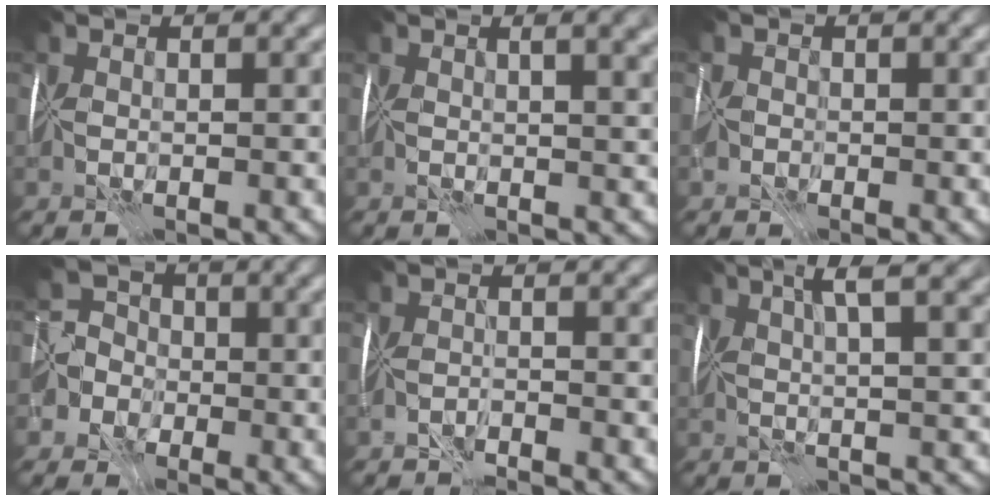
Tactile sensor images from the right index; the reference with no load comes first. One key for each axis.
{"total": 5.1, "fx": 2.3, "fy": 1.6, "fz": 4.2, "tx": -0.031, "ty": 0.016, "tz": 0.028}
{"total": 1.9, "fx": -1.5, "fy": 1.1, "fz": 0.7, "tx": -0.002, "ty": -0.007, "tz": -0.027}
{"total": 8.4, "fx": -3.7, "fy": 7.1, "fz": 2.5, "tx": -0.036, "ty": -0.011, "tz": -0.105}
{"total": 2.9, "fx": -2.2, "fy": -1.6, "fz": -1.0, "tx": 0.030, "ty": -0.004, "tz": -0.043}
{"total": 5.0, "fx": 2.7, "fy": 0.2, "fz": 4.2, "tx": -0.054, "ty": 0.015, "tz": 0.036}